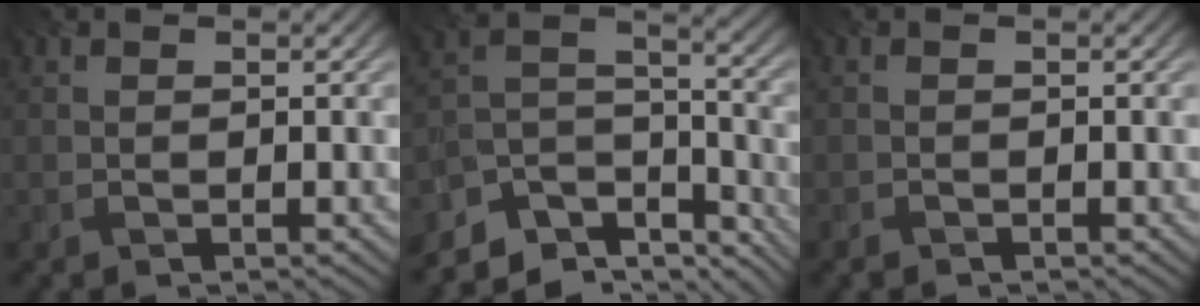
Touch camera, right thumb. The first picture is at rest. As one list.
[{"total": 10.3, "force": [-8.4, 4.1, 4.4], "torque": [-0.094, -0.003, -0.151]}, {"total": 0.5, "force": [-0.5, 0.1, 0.0], "torque": [-0.001, -0.002, -0.012]}]